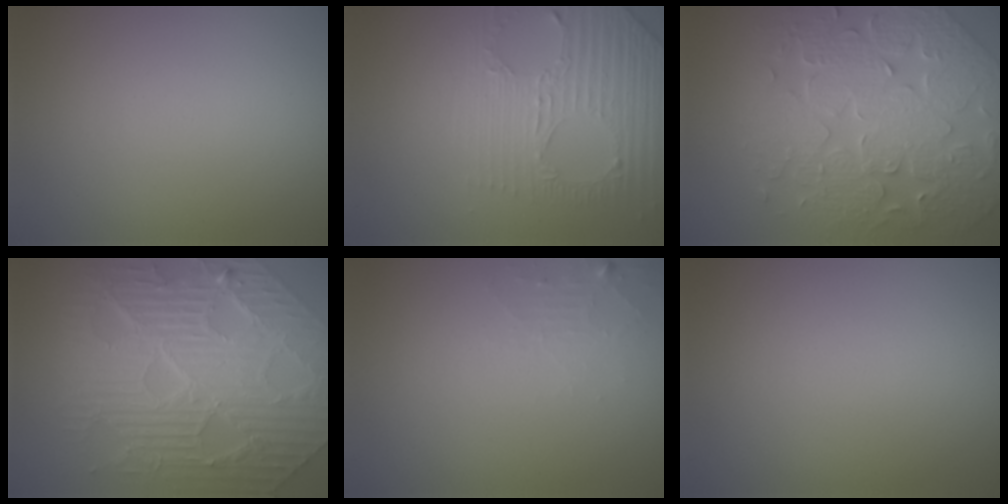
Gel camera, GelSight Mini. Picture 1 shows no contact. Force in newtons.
{"total": 4.4, "press": 3.1, "slide": 3.0}
{"total": 6.8, "press": 6.0, "slide": 3.2}
{"total": 10.8, "press": 7.4, "slide": 7.9}
{"total": 1.3, "press": 1.3, "slide": 0.2}
{"total": 0.0}